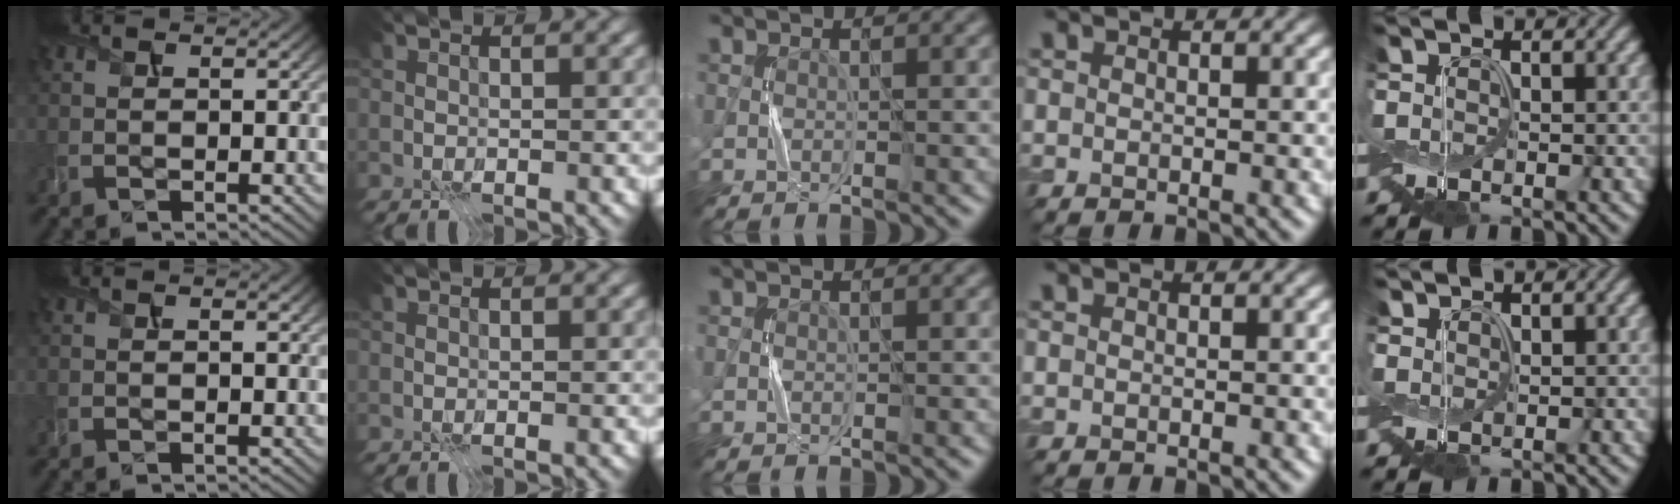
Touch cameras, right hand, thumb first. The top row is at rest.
{"thumb": {"total": 0.6, "force": [0.4, 0.2, 0.4], "torque": [-0.006, 0.001, 0.008]}, "little": {"total": 0.7, "force": [0.6, -0.2, -0.2], "torque": [0.001, 0.002, 0.013]}}